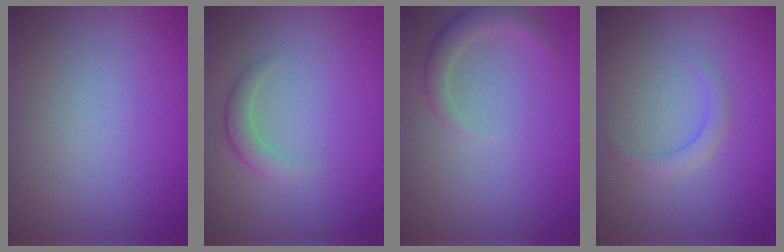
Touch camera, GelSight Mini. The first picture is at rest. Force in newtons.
{"total": 2.0, "press": 1.9, "slide": 0.2}
{"total": 2.3, "press": 2.3, "slide": 0.2}
{"total": 1.6, "press": 1.6, "slide": 0.1}